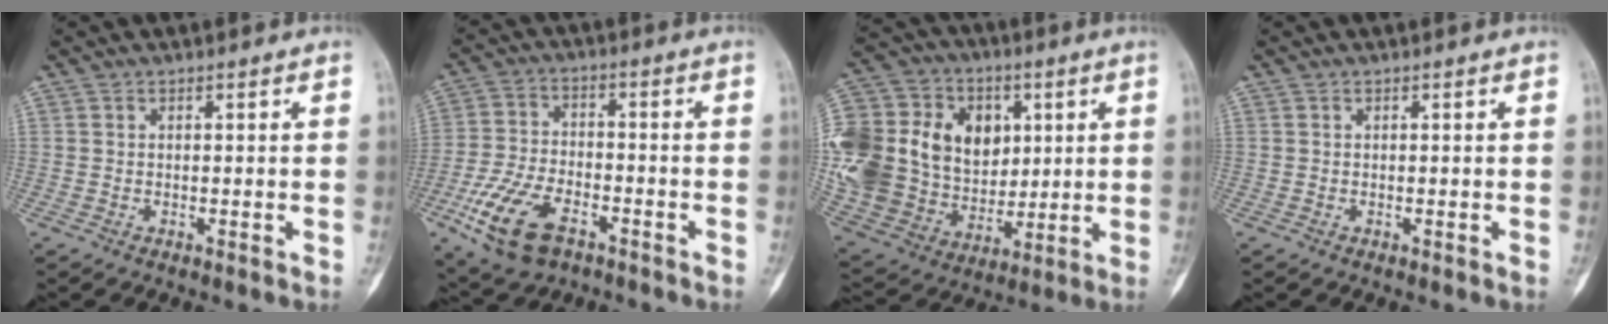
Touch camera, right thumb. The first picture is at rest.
{"total": 13.4, "force": [-6.6, 7.4, 9.1], "torque": [-0.176, 0.014, -0.120]}
{"total": 34.1, "force": [5.6, 26.8, 20.3], "torque": [-0.448, 0.053, 0.120]}
{"total": 0.0}